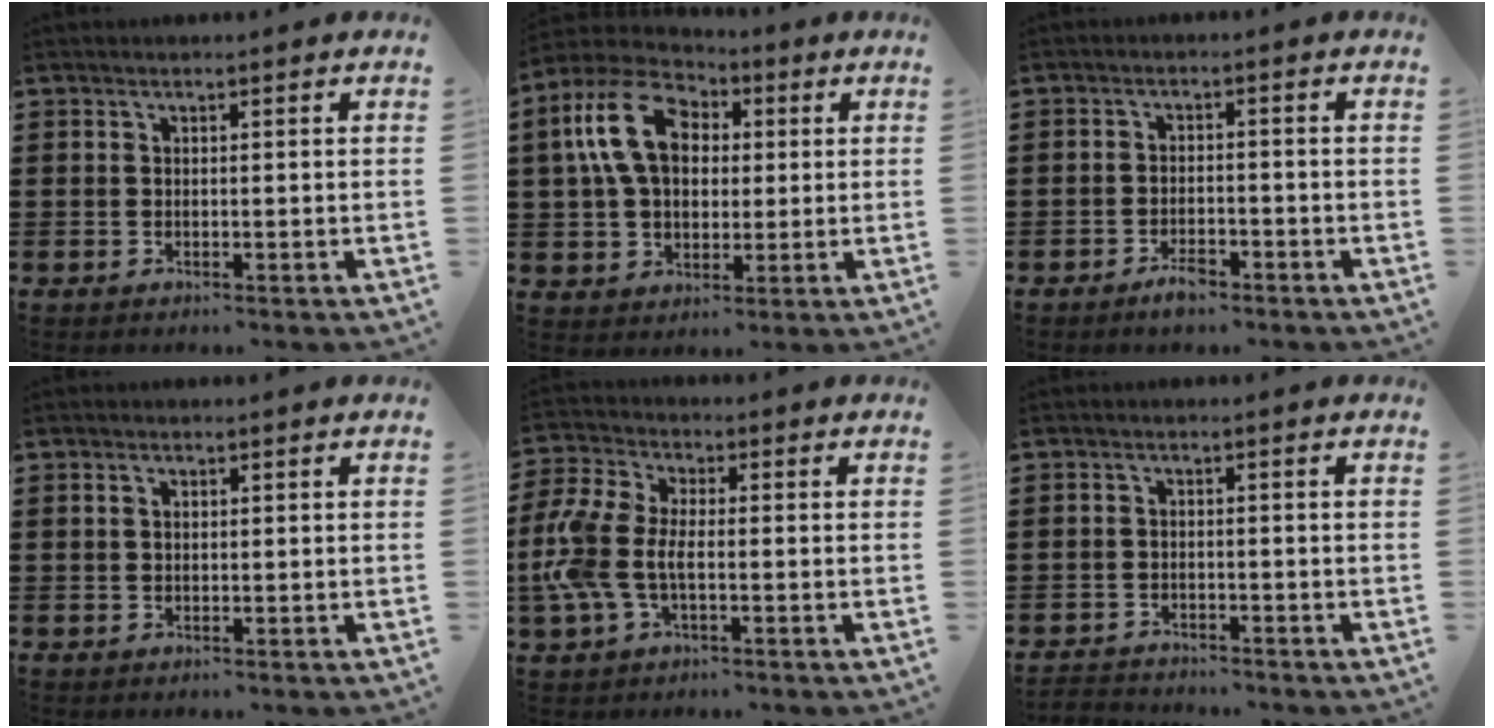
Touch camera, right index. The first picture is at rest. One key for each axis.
{"total": 12.5, "fx": 2.9, "fy": 8.7, "fz": 8.5, "tx": -0.198, "ty": 0.019, "tz": 0.051}
{"total": 2.6, "fx": -2.0, "fy": 0.9, "fz": 1.5, "tx": -0.025, "ty": 0.006, "tz": -0.038}
{"total": 1.0, "fx": 0.3, "fy": 0.7, "fz": 0.6, "tx": -0.014, "ty": 0.007, "tz": 0.005}
{"total": 7.6, "fx": -1.6, "fy": 4.2, "fz": 6.1, "tx": -0.167, "ty": -0.009, "tz": -0.042}
{"total": 1.9, "fx": -1.9, "fy": 0.1, "fz": -0.2, "tx": -0.002, "ty": 0.000, "tz": -0.043}